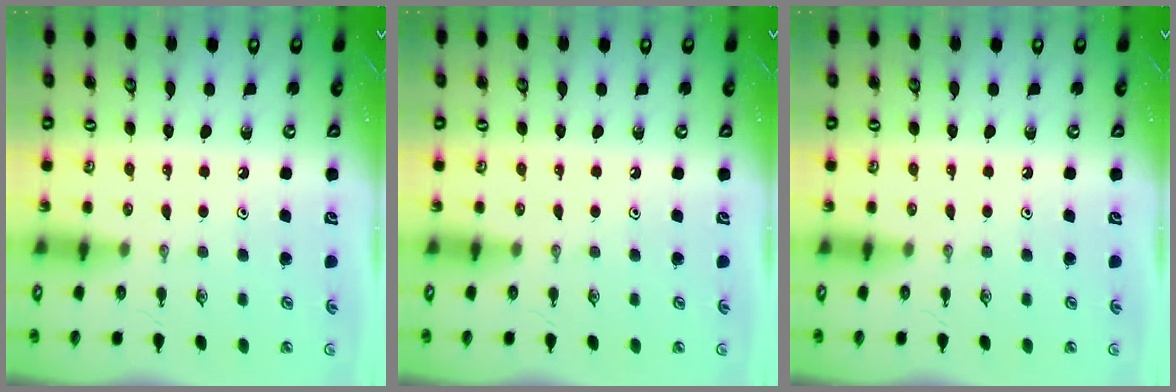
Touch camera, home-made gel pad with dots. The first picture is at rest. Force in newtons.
{"total": 0.0}
{"total": 0.0}